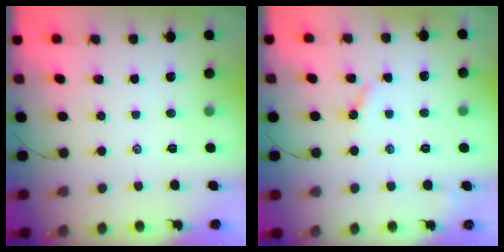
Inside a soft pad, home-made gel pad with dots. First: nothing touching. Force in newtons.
{"total": 3.6, "press": 3.6, "slide": 0.3}